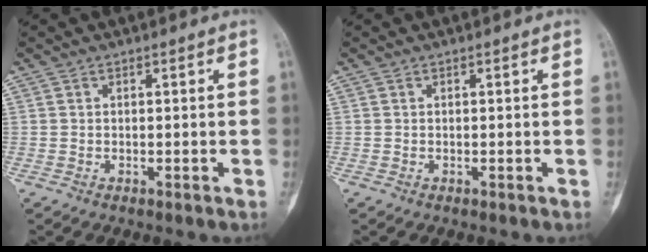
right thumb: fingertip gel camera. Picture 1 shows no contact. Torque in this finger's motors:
{"motor_torque": [-0.01, 0.00, 0.07, 0.00, 0.01]}